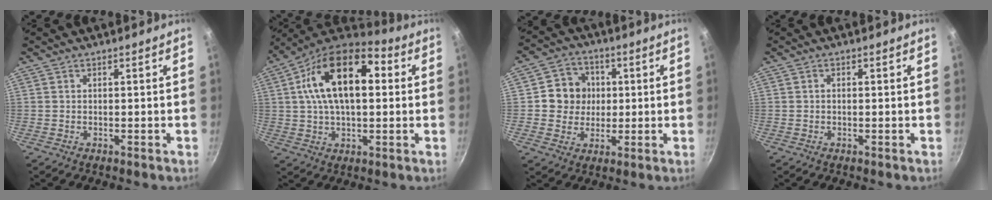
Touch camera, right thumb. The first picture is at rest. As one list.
[{"total": 19.6, "force": [3.8, 10.5, 16.1], "torque": [-0.265, 0.026, 0.052]}, {"total": 9.3, "force": [0.5, 8.6, 3.5], "torque": [-0.014, 0.010, 0.003]}, {"total": 0.6, "force": [0.0, 0.4, 0.5], "torque": [-0.008, 0.001, -0.001]}]